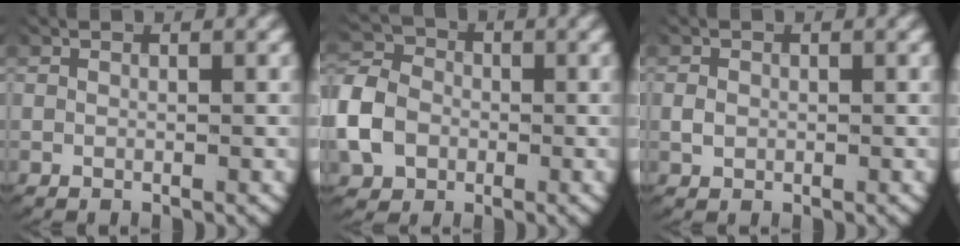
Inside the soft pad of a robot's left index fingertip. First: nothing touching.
{"total": 6.5, "force": [-0.6, 5.6, 3.3], "torque": [-0.073, -0.006, -0.016]}
{"total": 0.8, "force": [-0.2, 0.7, 0.4], "torque": [-0.018, -0.009, 0.003]}